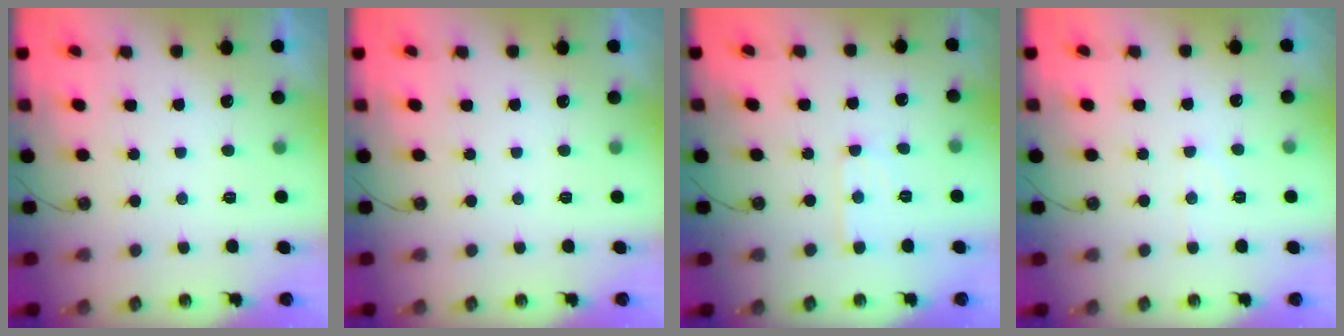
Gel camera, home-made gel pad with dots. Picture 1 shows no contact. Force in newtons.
{"total": 0.0}
{"total": 5.6, "press": 5.6, "slide": 0.4}
{"total": 5.5, "press": 5.5, "slide": 0.8}